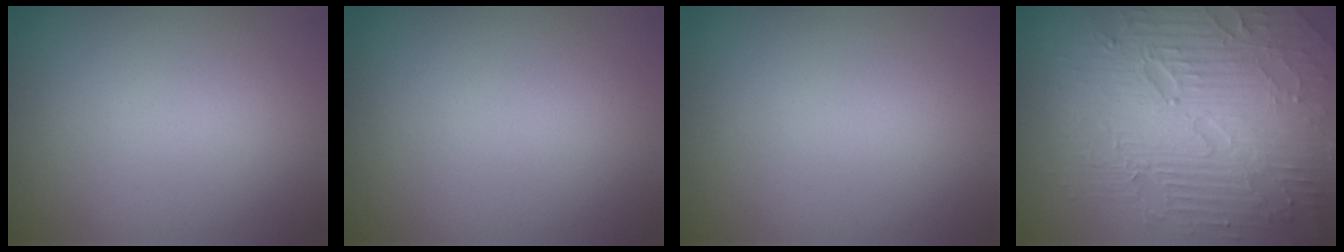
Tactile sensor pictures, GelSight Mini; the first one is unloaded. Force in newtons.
{"total": 0.0}
{"total": 0.0}
{"total": 9.0, "press": 6.4, "slide": 6.4}